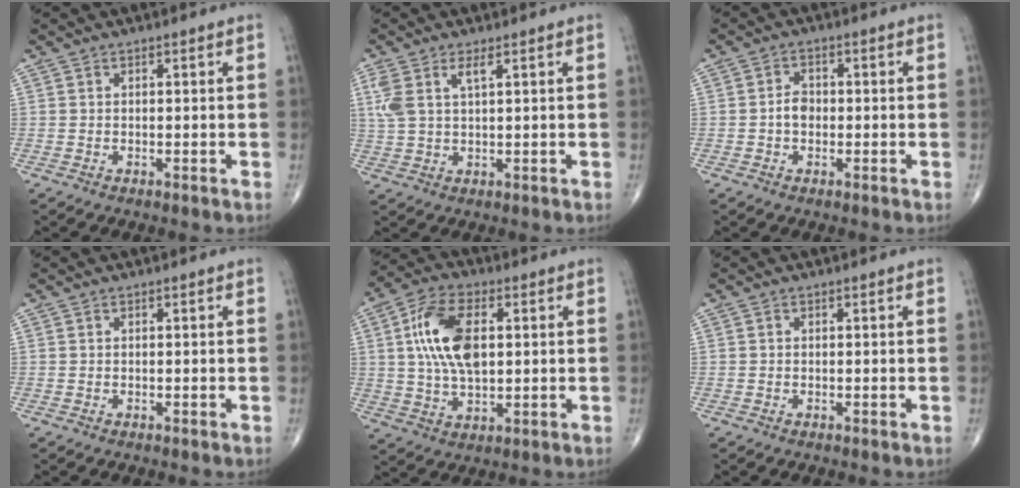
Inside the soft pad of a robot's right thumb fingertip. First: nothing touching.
{"total": 5.6, "force": [2.3, 2.1, 4.6], "torque": [-0.121, 0.004, 0.055]}
{"total": 2.9, "force": [-0.5, 2.2, 1.9], "torque": [-0.023, 0.009, -0.015]}
{"total": 0.0}
{"total": 13.4, "force": [2.4, 7.1, 11.1], "torque": [-0.209, 0.005, 0.044]}
{"total": 0.0}